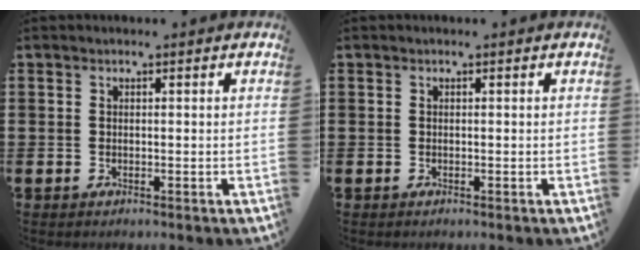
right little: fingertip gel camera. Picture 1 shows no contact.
{"total": 0.0}